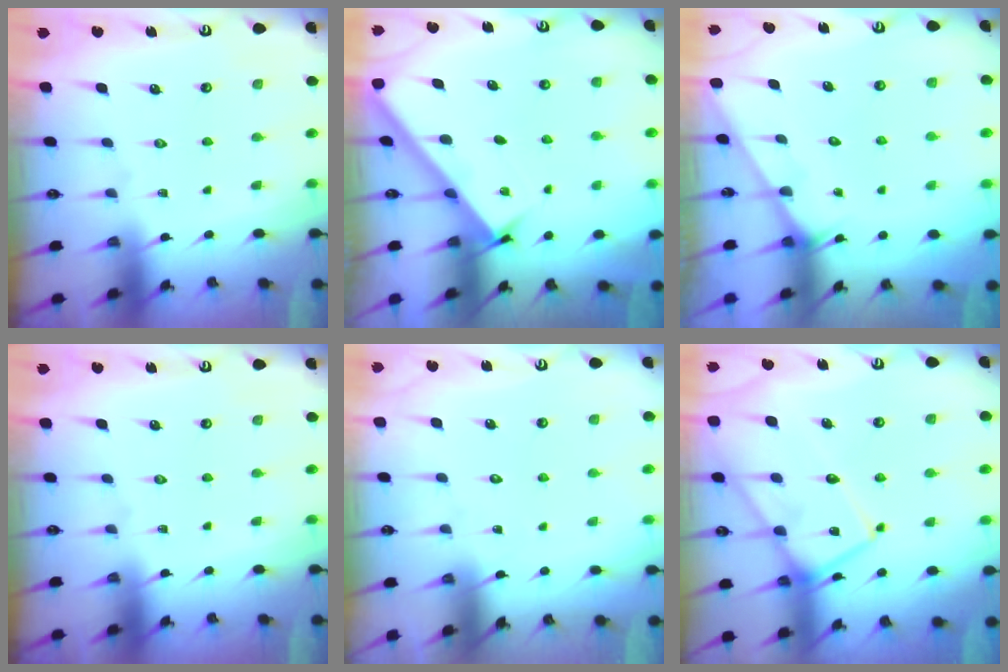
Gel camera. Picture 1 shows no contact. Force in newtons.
{"total": 2.7, "press": 2.7, "slide": 0.4}
{"total": 2.0, "press": 2.0, "slide": 0.1}
{"total": 0.0}
{"total": 5.4, "press": 5.4, "slide": 0.5}
{"total": 13.6, "press": 13.6, "slide": 1.3}